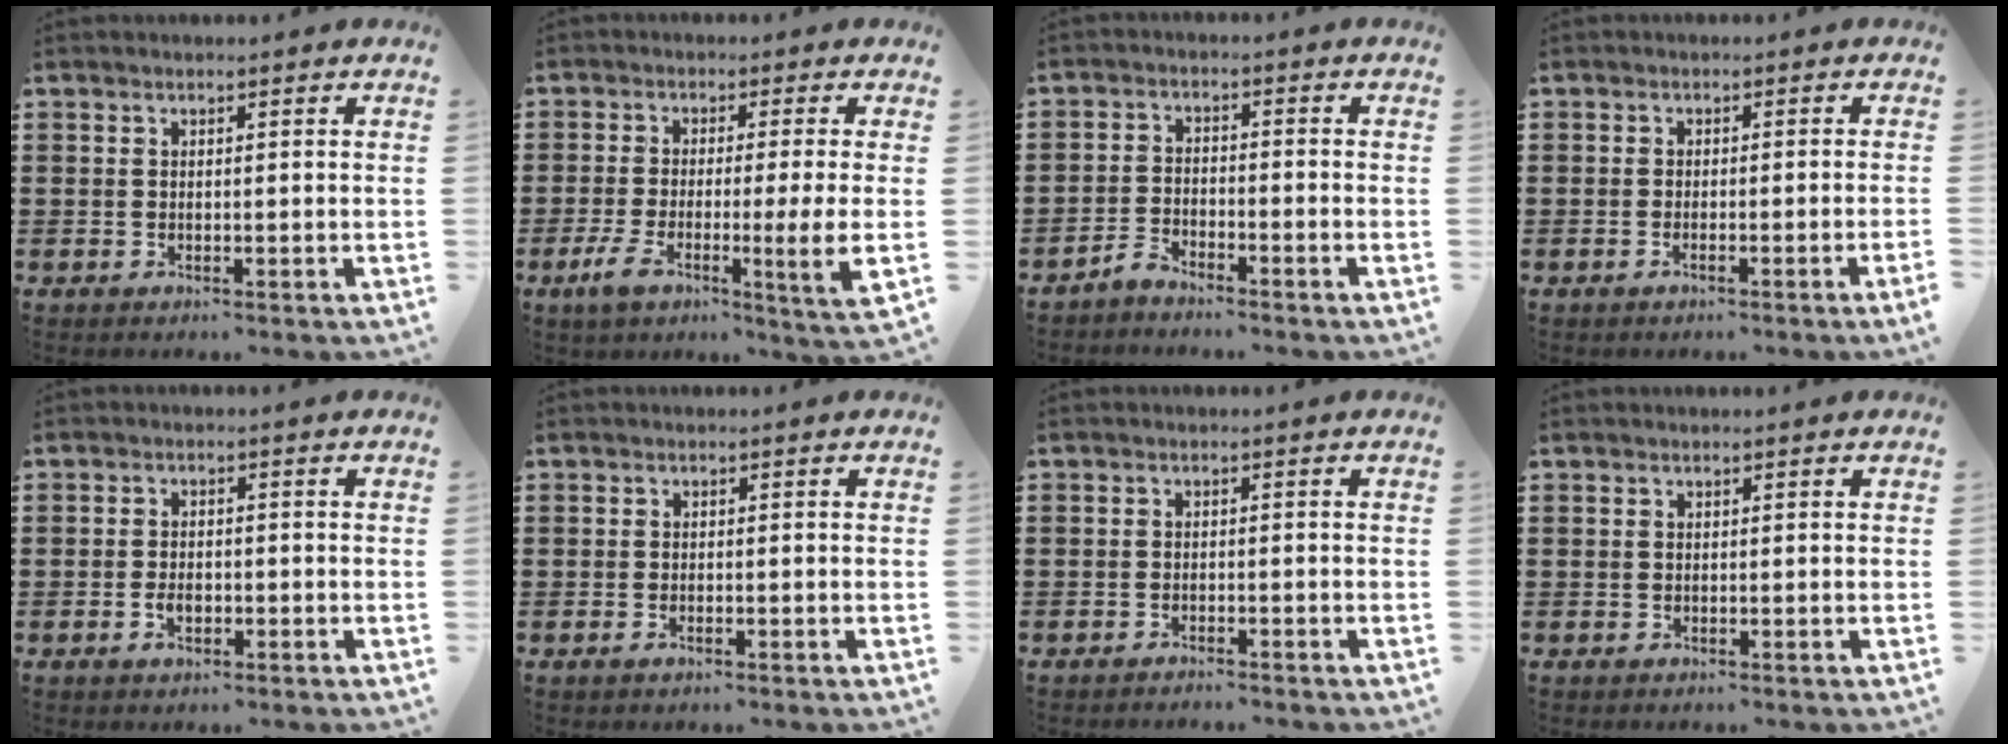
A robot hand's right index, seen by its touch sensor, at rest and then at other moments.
{"total": 8.1, "force": [-1.7, 0.7, 7.9], "torque": [-0.141, -0.019, -0.031]}
{"total": 2.7, "force": [-2.7, -0.1, 0.3], "torque": [-0.017, 0.002, -0.057]}
{"total": 1.5, "force": [-1.0, -0.4, 1.0], "torque": [-0.016, -0.005, -0.019]}
{"total": 2.3, "force": [-0.8, 1.2, 1.8], "torque": [-0.036, -0.002, -0.015]}
{"total": 0.8, "force": [-0.4, 0.3, 0.5], "torque": [-0.012, -0.004, -0.008]}
{"total": 0.9, "force": [-0.9, 0.0, 0.0], "torque": [-0.002, 0.002, -0.019]}
{"total": 0.0}